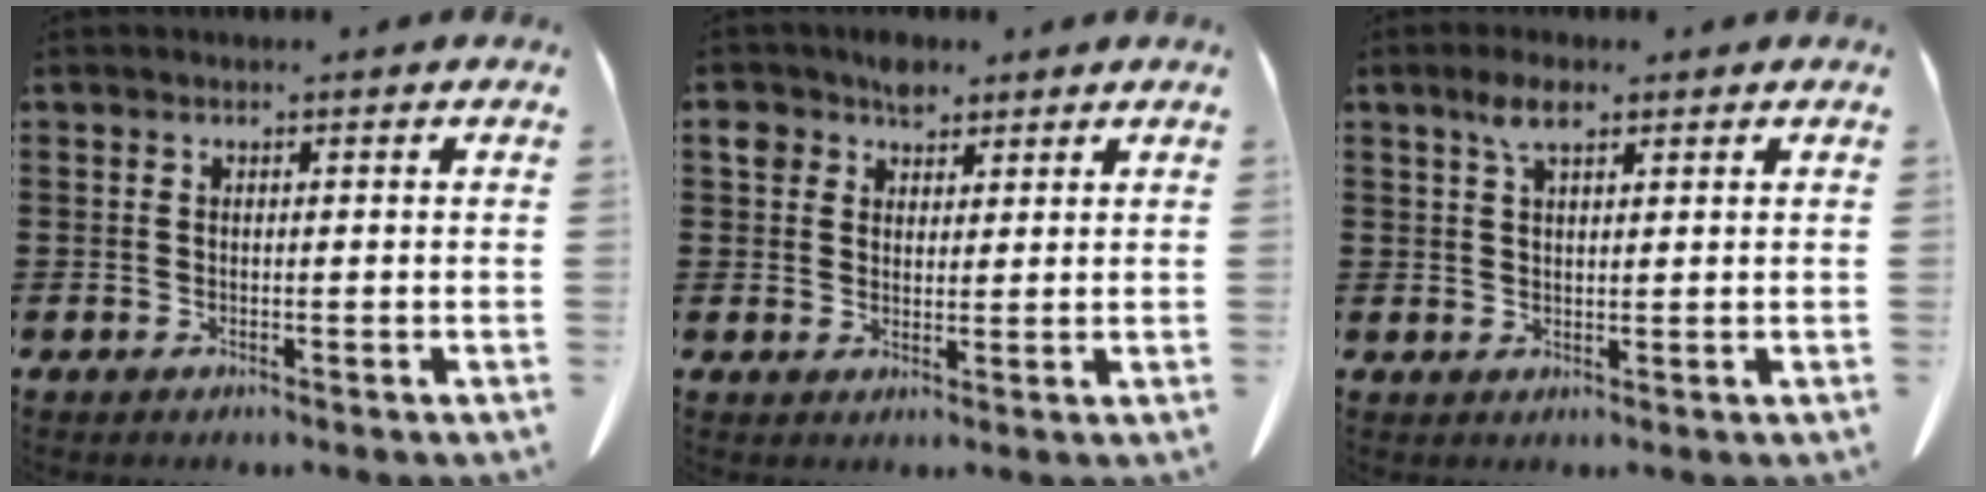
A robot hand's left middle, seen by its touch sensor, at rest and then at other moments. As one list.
[{"total": 5.0, "force": [3.4, 3.2, 1.8], "torque": [-0.044, 0.008, 0.065]}, {"total": 4.0, "force": [2.3, 1.4, 3.0], "torque": [-0.065, 0.005, 0.041]}]